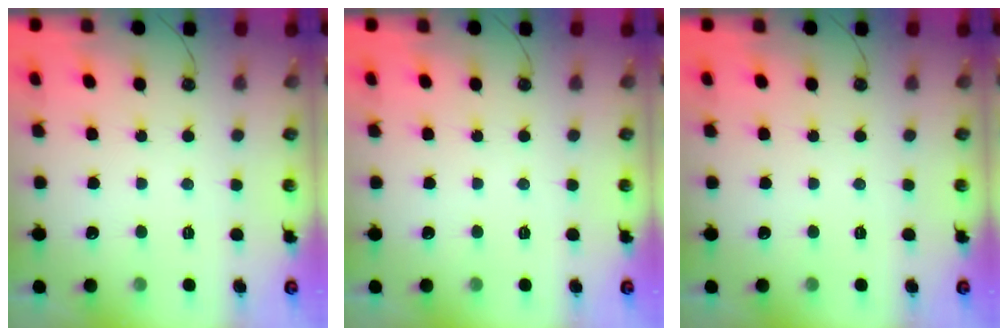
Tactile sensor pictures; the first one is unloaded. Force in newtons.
{"total": 0.0}
{"total": 0.0}